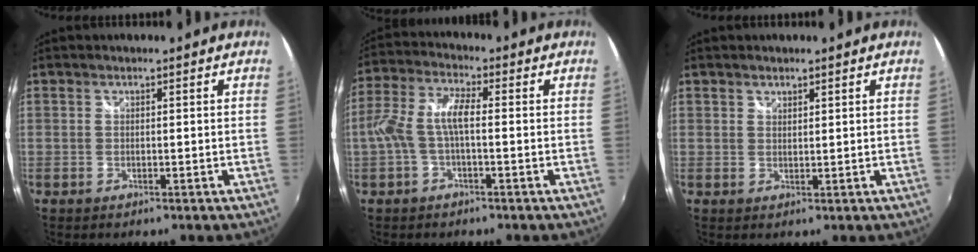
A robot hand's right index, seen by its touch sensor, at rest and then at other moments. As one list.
[{"total": 6.9, "force": [-1.1, 1.9, 6.5], "torque": [-0.146, 0.013, -0.020]}, {"total": 1.2, "force": [1.0, 0.6, 0.2], "torque": [-0.001, 0.001, 0.017]}]